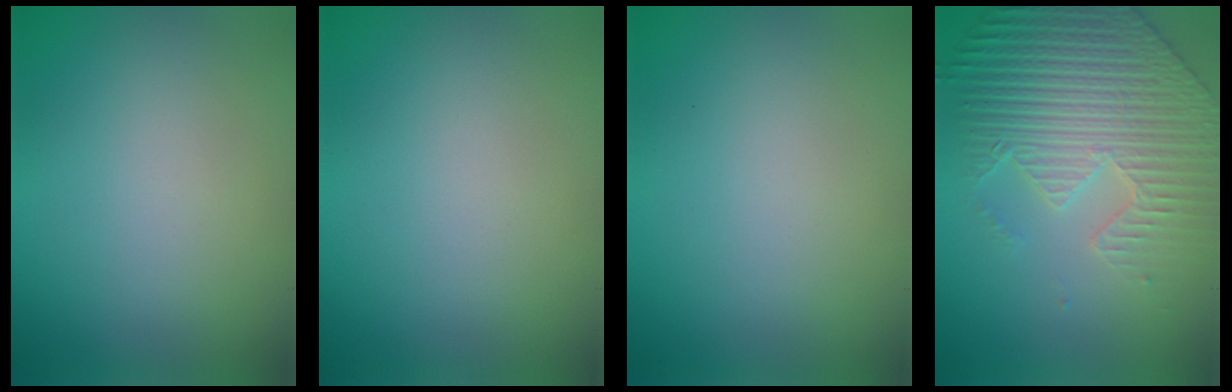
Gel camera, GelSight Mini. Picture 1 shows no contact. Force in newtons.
{"total": 0.0}
{"total": 0.0}
{"total": 7.1, "press": 5.8, "slide": 4.0}